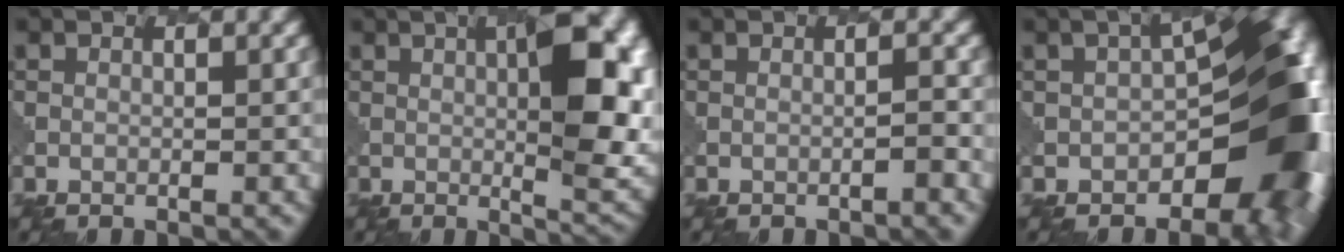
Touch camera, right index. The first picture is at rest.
{"total": 9.3, "force": [1.7, 2.0, 9.0], "torque": [-0.115, 0.002, 0.016]}
{"total": 0.8, "force": [-0.2, -0.8, 0.1], "torque": [-0.006, 0.012, -0.021]}
{"total": 12.0, "force": [-2.6, 6.5, 9.7], "torque": [-0.093, -0.006, -0.056]}